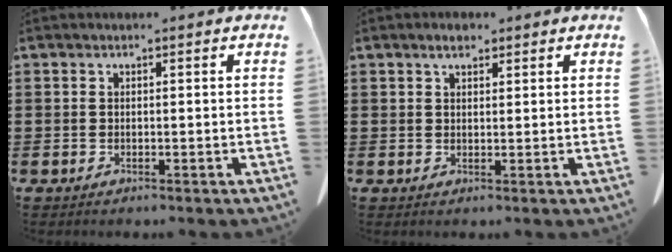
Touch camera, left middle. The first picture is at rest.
{"total": 2.3, "force": [1.8, 0.6, 1.3], "torque": [-0.021, 0.000, 0.031]}